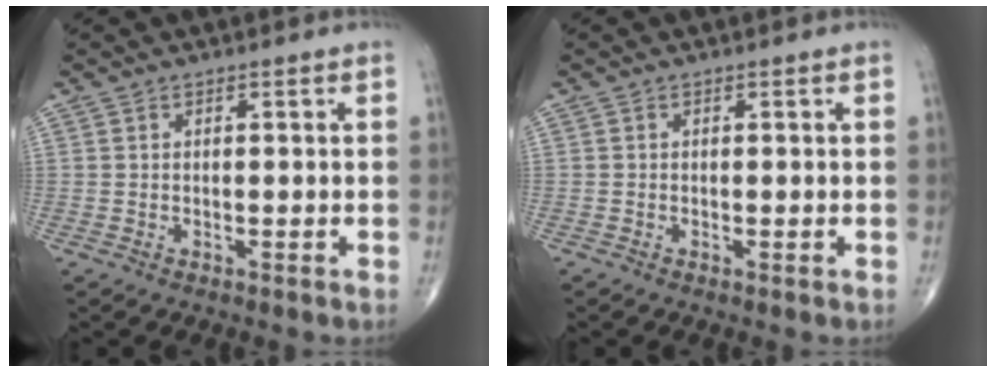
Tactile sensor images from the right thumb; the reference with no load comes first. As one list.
[{"total": 0.0}]